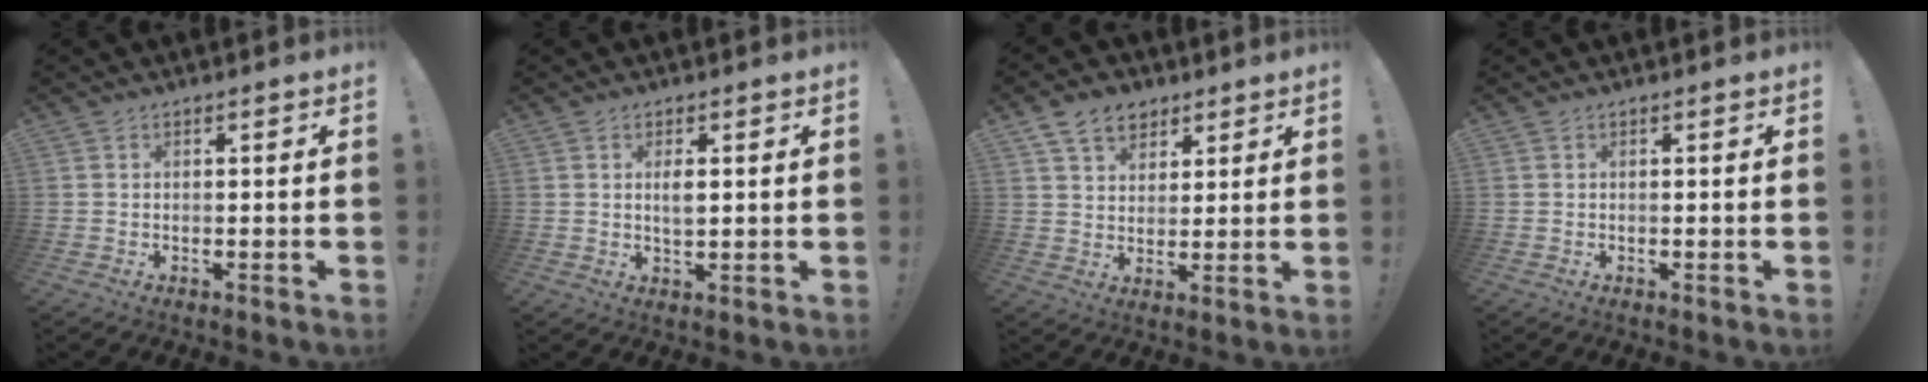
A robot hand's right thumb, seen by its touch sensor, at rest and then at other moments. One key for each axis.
{"total": 3.0, "fx": 0.6, "fy": 1.8, "fz": 2.3, "tx": -0.033, "ty": -0.003, "tz": 0.007}
{"total": 9.7, "fx": 5.7, "fy": 6.9, "fz": 3.8, "tx": -0.060, "ty": -0.023, "tz": 0.112}
{"total": 0.0}